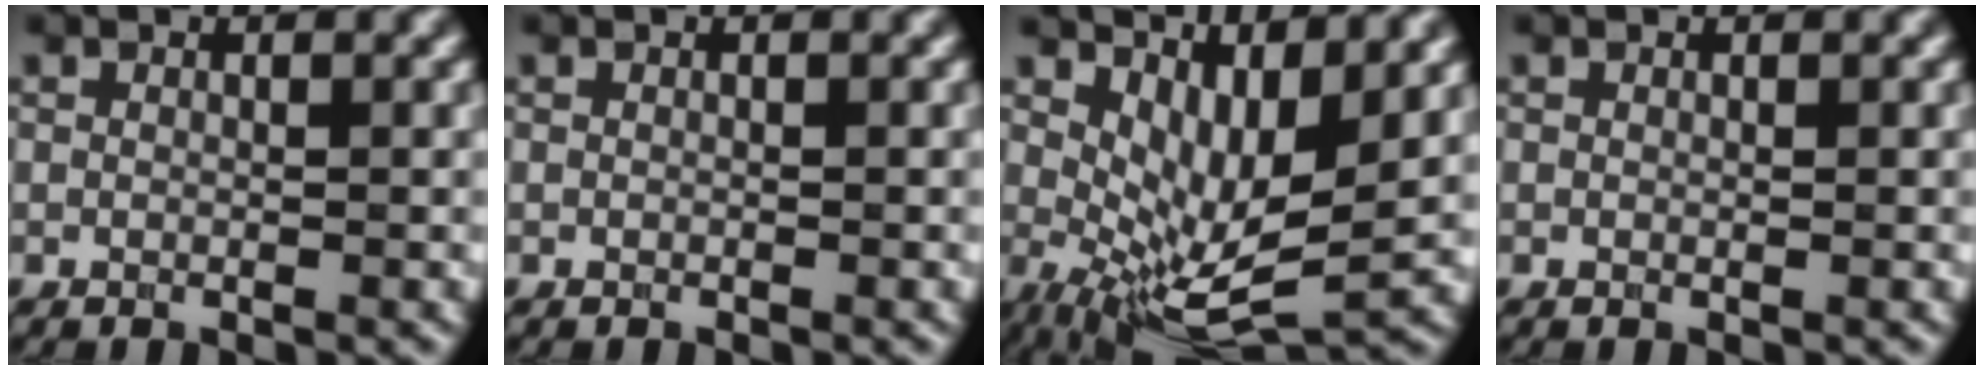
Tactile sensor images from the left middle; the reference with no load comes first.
{"total": 0.0}
{"total": 7.2, "force": [2.5, 2.9, 6.1], "torque": [-0.111, -0.020, 0.053]}
{"total": 0.0}